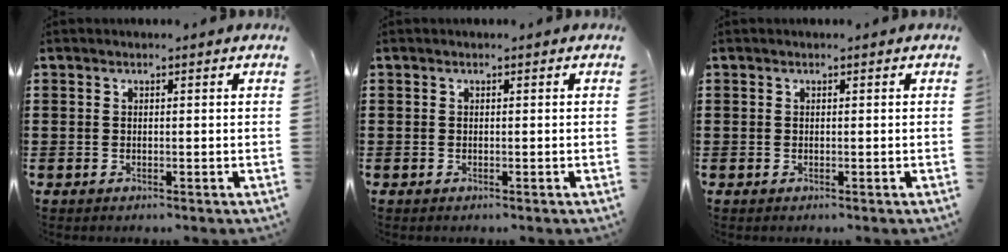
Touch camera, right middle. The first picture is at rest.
{"total": 0.0}
{"total": 0.0}